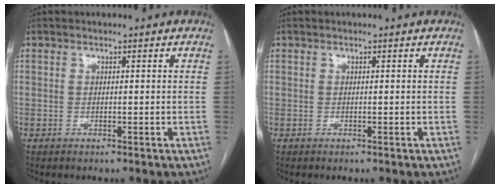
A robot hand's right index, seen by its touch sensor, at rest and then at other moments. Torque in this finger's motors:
{"motor_torque": [0.00, 0.00, 0.01, 0.00]}